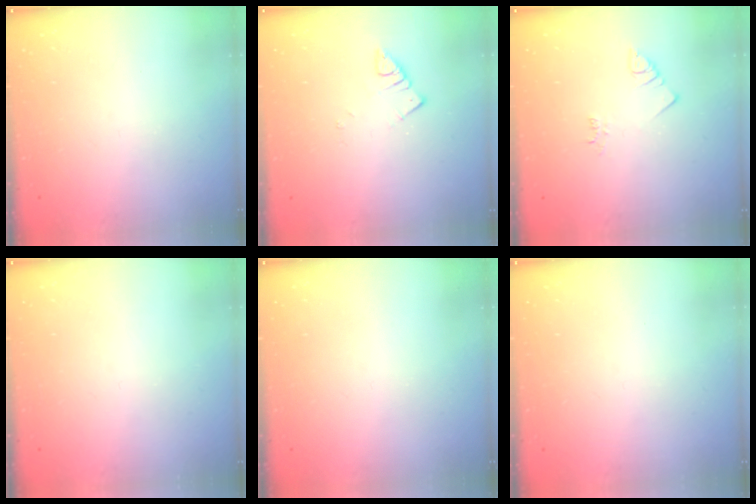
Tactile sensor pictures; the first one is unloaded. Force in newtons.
{"total": 2.5, "press": 2.5, "slide": 0.3}
{"total": 2.5, "press": 2.5, "slide": 0.5}
{"total": 0.0}
{"total": 0.0}
{"total": 0.0}